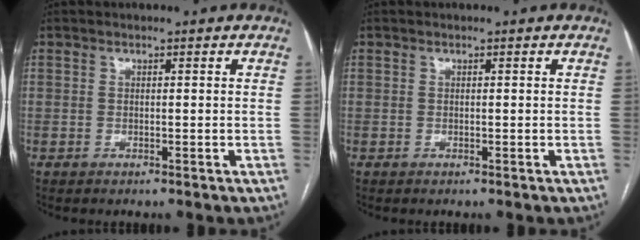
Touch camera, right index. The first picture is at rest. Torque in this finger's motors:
{"motor_torque": [0.00, 0.00, 0.00, 0.00]}